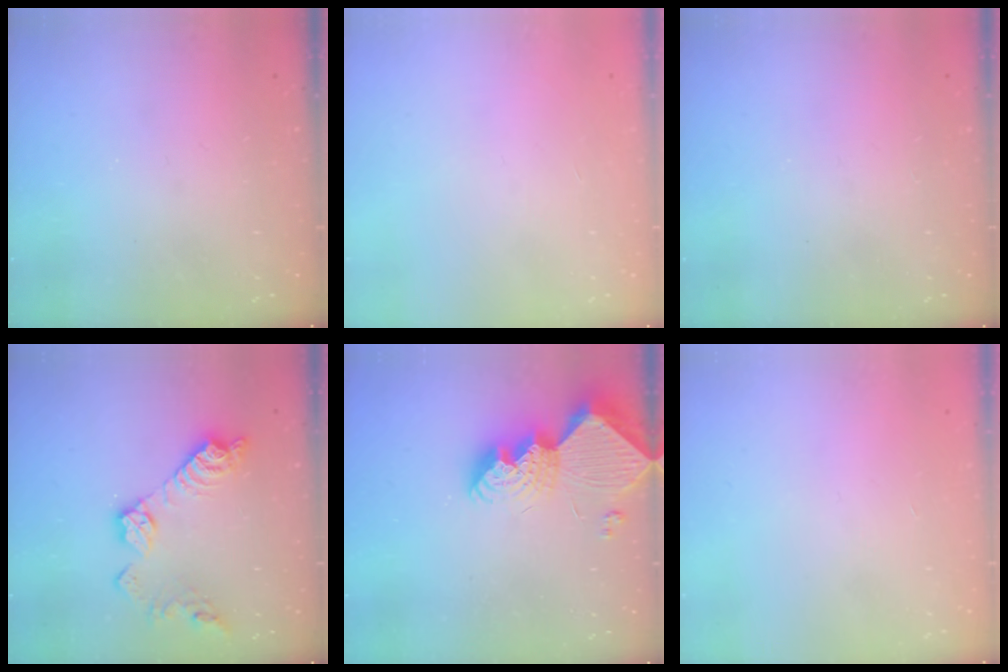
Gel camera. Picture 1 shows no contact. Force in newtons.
{"total": 0.0}
{"total": 0.0}
{"total": 13.1, "press": 13.1, "slide": 0.8}
{"total": 17.1, "press": 17.0, "slide": 1.4}
{"total": 0.0}